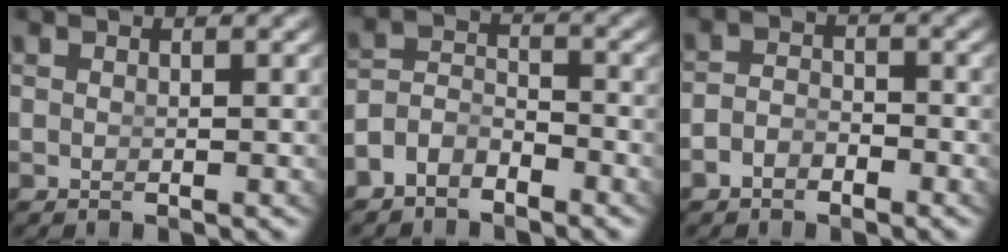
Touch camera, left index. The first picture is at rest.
{"total": 4.5, "force": [-2.8, 3.2, 1.4], "torque": [-0.030, -0.020, -0.048]}
{"total": 2.5, "force": [-2.0, 1.3, 0.6], "torque": [-0.010, -0.014, -0.032]}